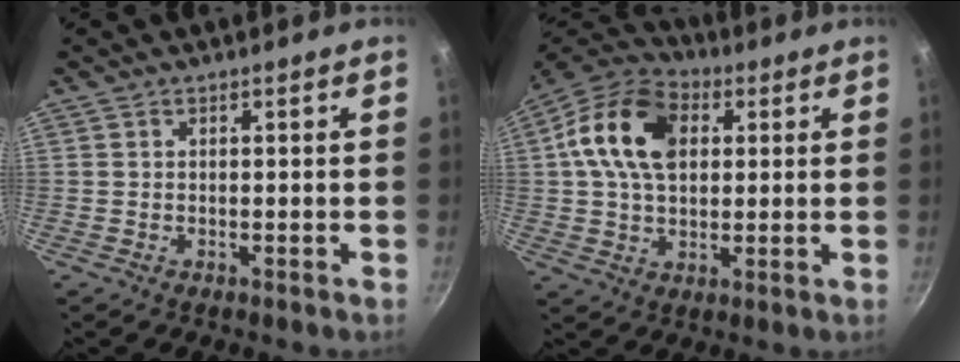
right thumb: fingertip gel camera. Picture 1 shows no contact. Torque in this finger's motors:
{"motor_torque": [2.39, 2.62, 1.09, -0.45, 0.23]}